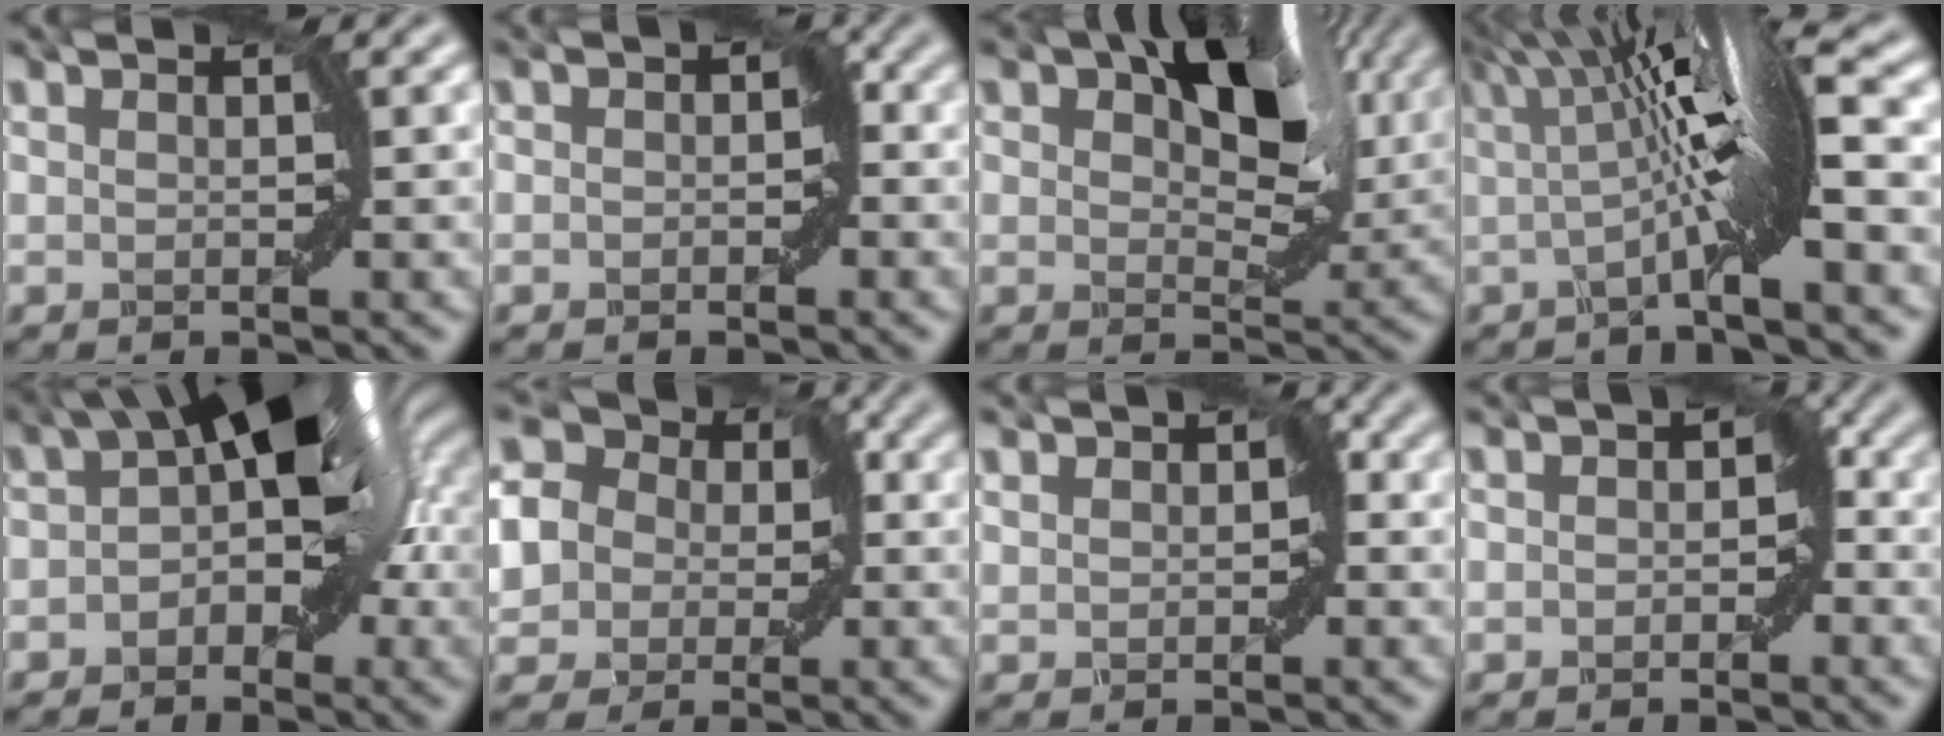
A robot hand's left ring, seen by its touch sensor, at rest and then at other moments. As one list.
[{"total": 1.3, "force": [-0.2, 0.9, 0.8], "torque": [0.000, 0.001, -0.002]}, {"total": 7.9, "force": [3.3, 4.4, 5.7], "torque": [-0.079, 0.002, 0.052]}, {"total": 7.9, "force": [0.2, 1.7, 7.7], "torque": [-0.111, 0.004, -0.004]}, {"total": 8.0, "force": [0.2, 4.7, 6.5], "torque": [-0.065, 0.028, -0.015]}, {"total": 13.5, "force": [1.2, 12.2, 5.8], "torque": [-0.133, 0.030, -0.007]}, {"total": 1.5, "force": [0.2, 1.3, 0.7], "torque": [-0.001, 0.005, 0.004]}, {"total": 2.4, "force": [-0.3, 1.7, 1.6], "torque": [-0.003, 0.000, -0.009]}]